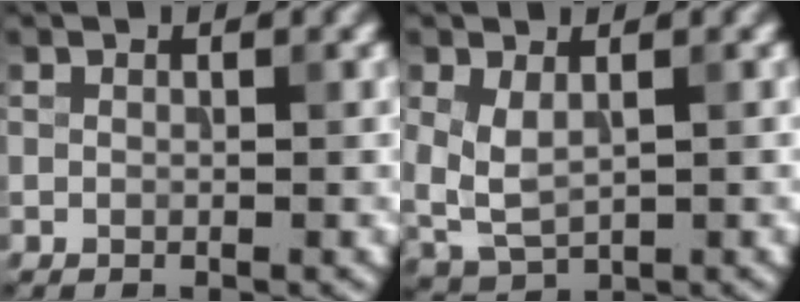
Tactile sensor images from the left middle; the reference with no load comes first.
{"total": 3.3, "force": [0.6, 1.8, 2.7], "torque": [-0.065, 0.001, 0.015]}